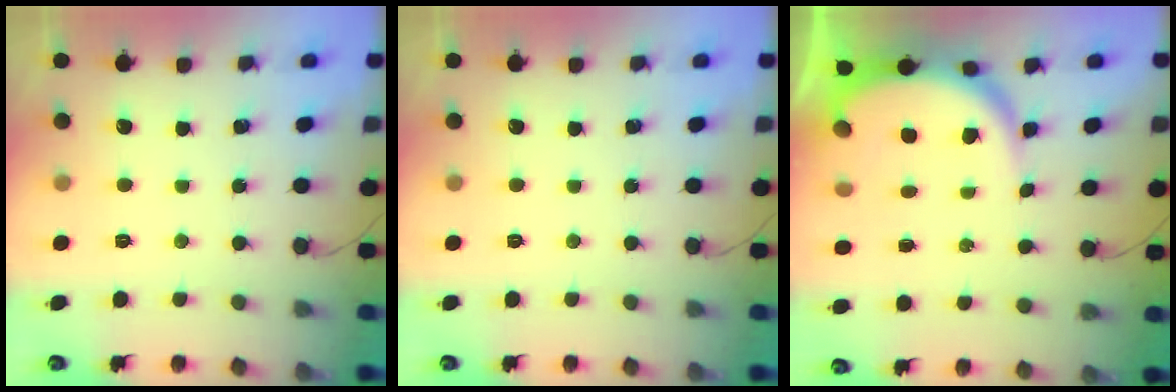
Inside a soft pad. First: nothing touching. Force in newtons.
{"total": 0.0}
{"total": 9.0, "press": 9.0, "slide": 1.0}